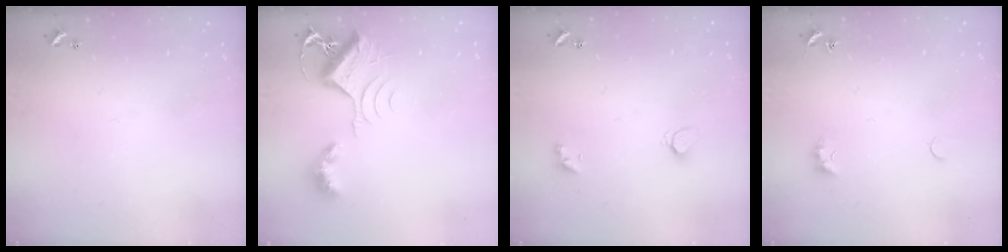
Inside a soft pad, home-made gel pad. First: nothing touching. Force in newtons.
{"total": 9.7, "press": 9.6, "slide": 1.1}
{"total": 2.1, "press": 2.0, "slide": 0.6}
{"total": 1.9, "press": 1.9, "slide": 0.5}